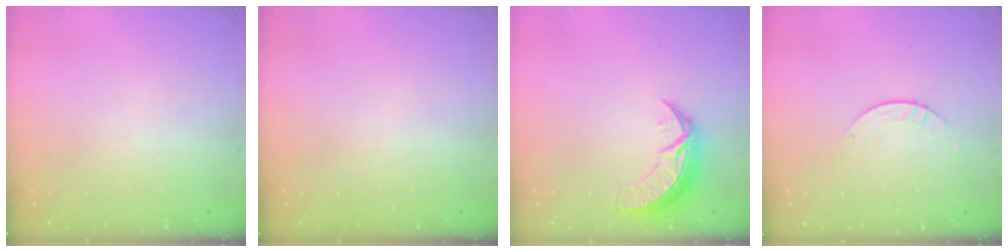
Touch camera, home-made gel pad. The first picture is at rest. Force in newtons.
{"total": 0.0}
{"total": 8.5, "press": 8.4, "slide": 0.6}
{"total": 2.1, "press": 2.1, "slide": 0.1}